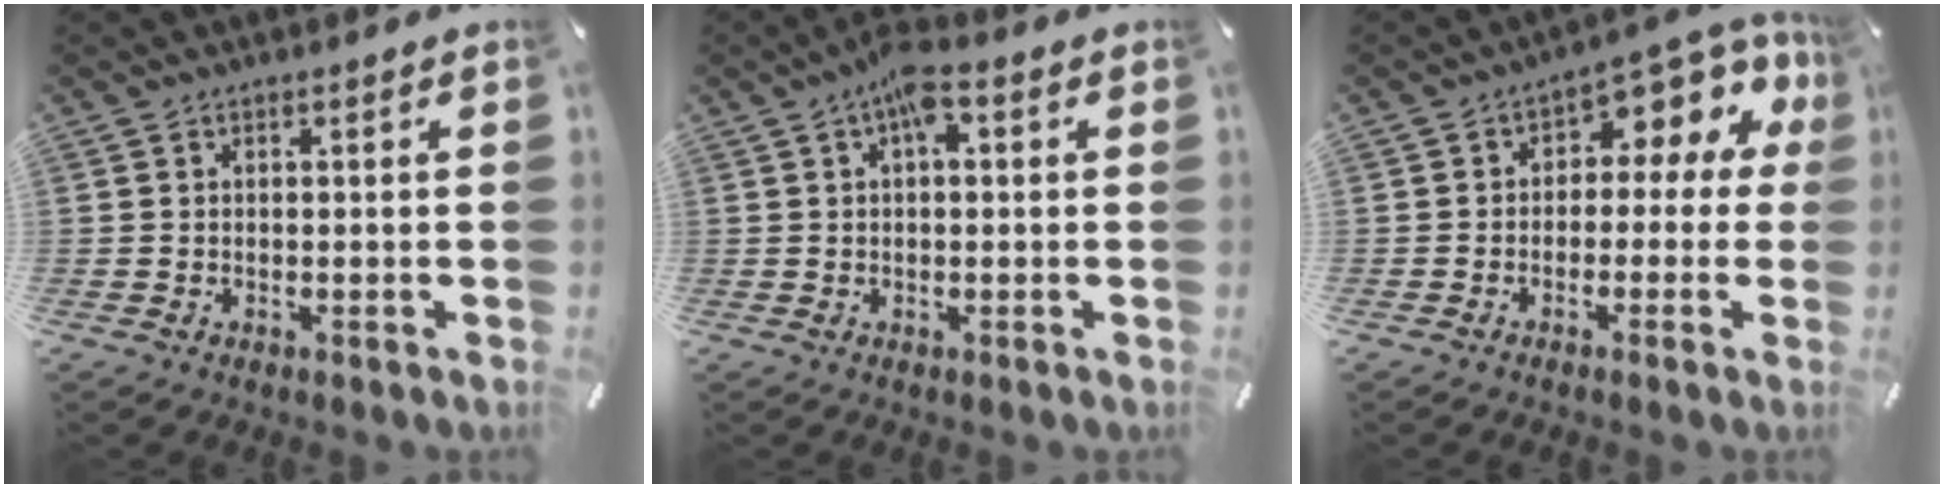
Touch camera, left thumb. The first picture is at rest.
{"total": 5.3, "force": [1.4, 2.3, 4.6], "torque": [-0.077, 0.006, 0.020]}
{"total": 7.0, "force": [2.3, 4.5, 4.9], "torque": [-0.065, -0.019, 0.038]}